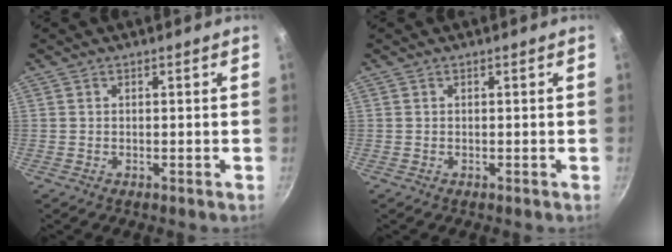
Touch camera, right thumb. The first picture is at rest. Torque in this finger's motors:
{"motor_torque": [-0.04, -0.03, 0.00, 0.00, 0.00]}